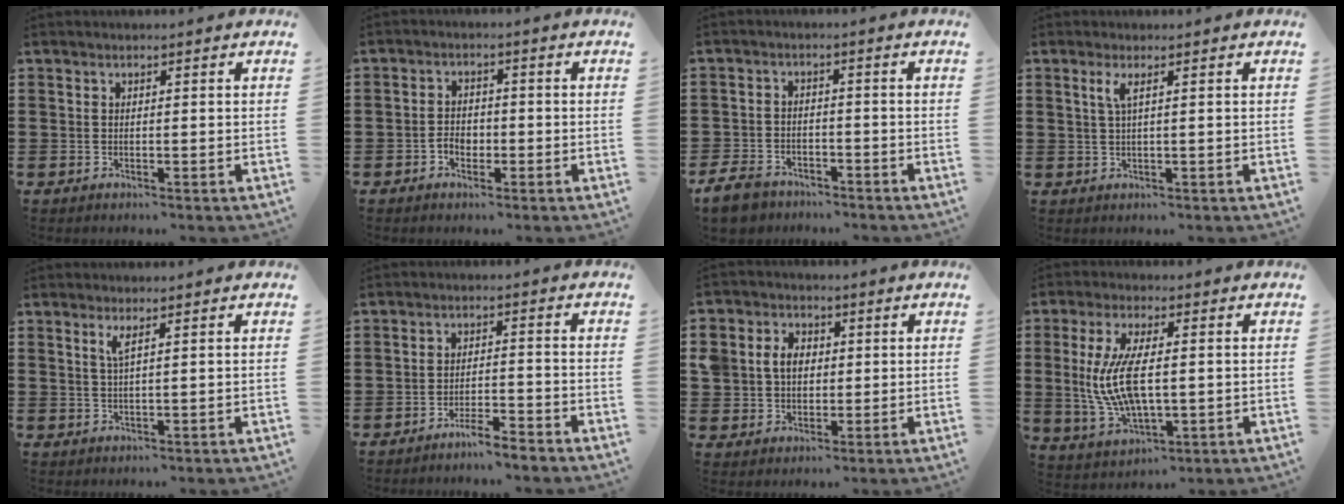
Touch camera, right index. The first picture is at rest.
{"total": 2.4, "force": [-1.1, 1.8, 1.2], "torque": [-0.026, 0.004, -0.023]}
{"total": 4.7, "force": [-4.3, 1.5, 1.0], "torque": [-0.040, 0.003, -0.093]}
{"total": 2.1, "force": [0.7, -0.1, 2.0], "torque": [-0.042, -0.001, 0.011]}
{"total": 2.1, "force": [1.0, 0.1, 1.8], "torque": [-0.039, -0.001, 0.017]}
{"total": 3.5, "force": [-3.4, -0.2, 0.8], "torque": [-0.016, 0.001, -0.069]}
{"total": 5.4, "force": [0.9, 4.7, 2.6], "torque": [-0.075, 0.014, 0.012]}
{"total": 9.8, "force": [0.2, 3.9, 9.0], "torque": [-0.205, -0.006, -0.004]}